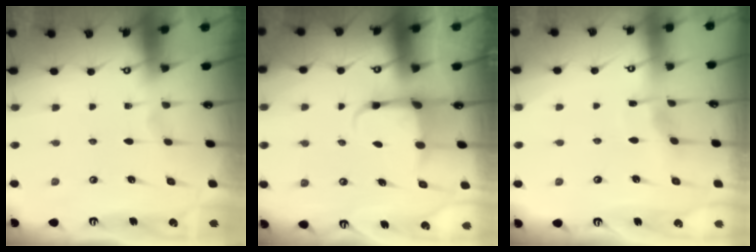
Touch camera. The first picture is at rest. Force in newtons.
{"total": 3.7, "press": 3.6, "slide": 1.0}
{"total": 3.2, "press": 3.1, "slide": 0.3}